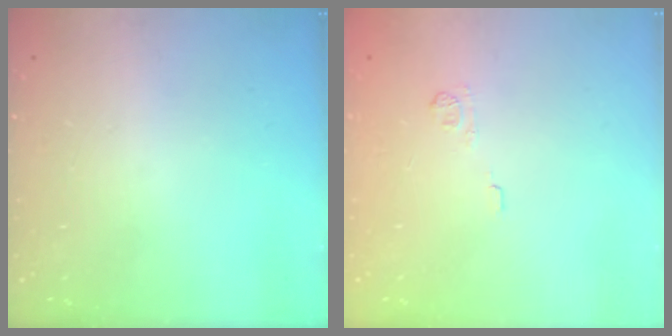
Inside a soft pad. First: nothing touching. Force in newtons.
{"total": 4.4, "press": 4.3, "slide": 1.0}